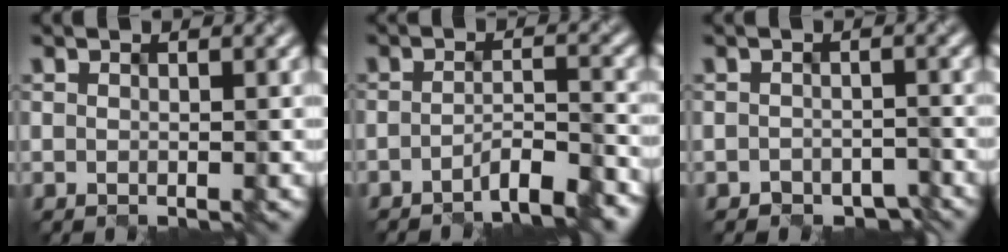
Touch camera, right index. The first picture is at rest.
{"total": 4.0, "force": [-3.1, 0.8, 2.3], "torque": [-0.034, 0.004, -0.054]}
{"total": 2.5, "force": [-2.2, 1.2, 0.5], "torque": [-0.006, -0.009, -0.028]}